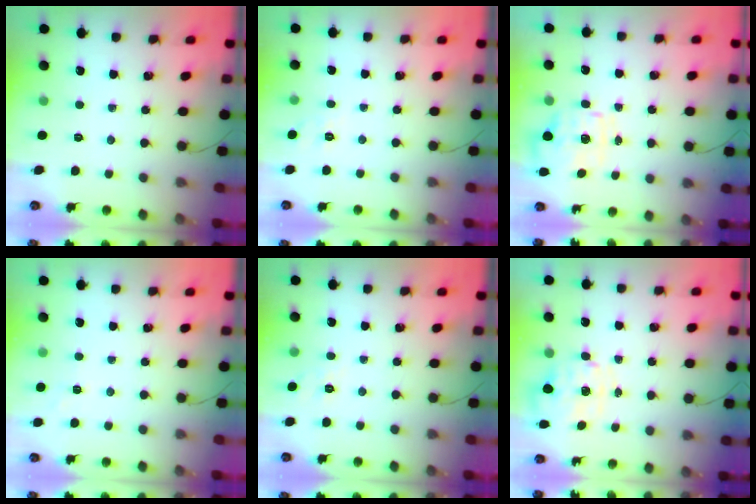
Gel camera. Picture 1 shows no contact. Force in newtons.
{"total": 3.5, "press": 3.1, "slide": 1.7}
{"total": 5.8, "press": 5.6, "slide": 1.6}
{"total": 3.5, "press": 3.2, "slide": 1.5}
{"total": 3.5, "press": 3.1, "slide": 1.7}
{"total": 2.7, "press": 2.6, "slide": 0.9}